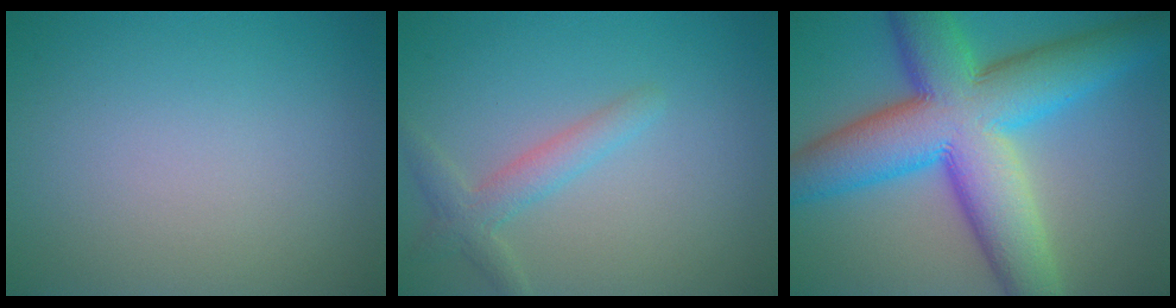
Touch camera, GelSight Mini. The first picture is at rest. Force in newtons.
{"total": 2.5, "press": 2.5, "slide": 0.1}
{"total": 13.6, "press": 13.6, "slide": 0.1}